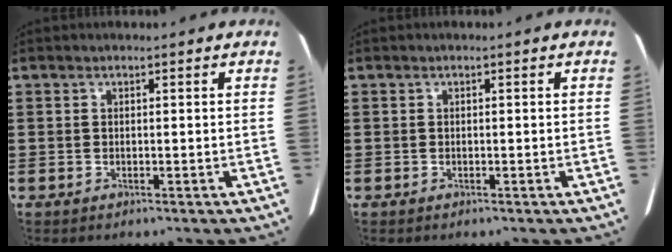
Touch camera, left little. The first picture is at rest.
{"total": 0.0}